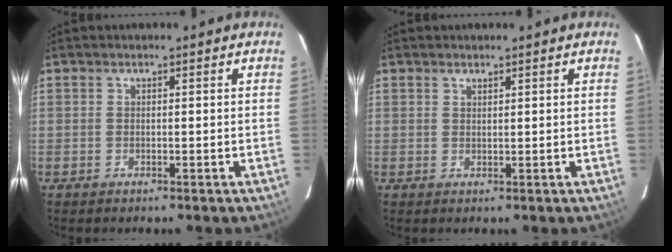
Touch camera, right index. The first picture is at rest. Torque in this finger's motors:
{"motor_torque": [-0.07, 0.03, 0.04, -0.01]}